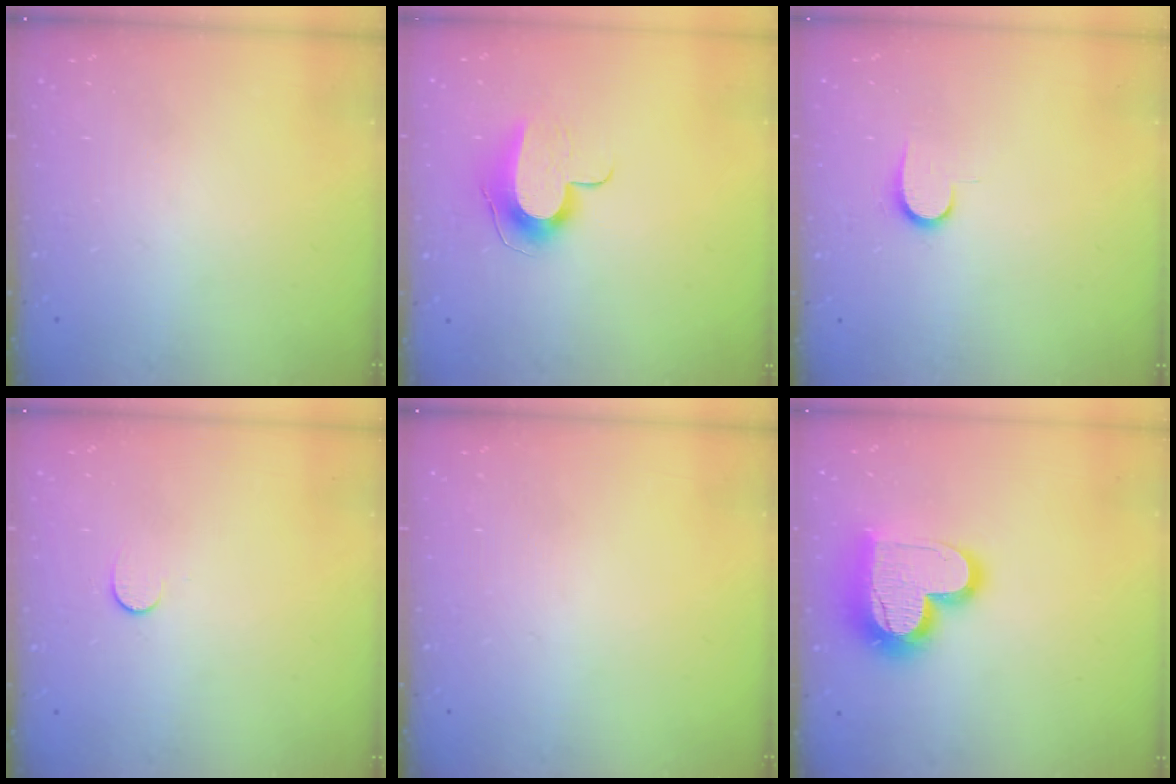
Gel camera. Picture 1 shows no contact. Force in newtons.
{"total": 10.1, "press": 10.1, "slide": 0.5}
{"total": 6.7, "press": 6.6, "slide": 0.7}
{"total": 5.2, "press": 5.2, "slide": 0.5}
{"total": 0.0}
{"total": 17.8, "press": 17.7, "slide": 1.5}